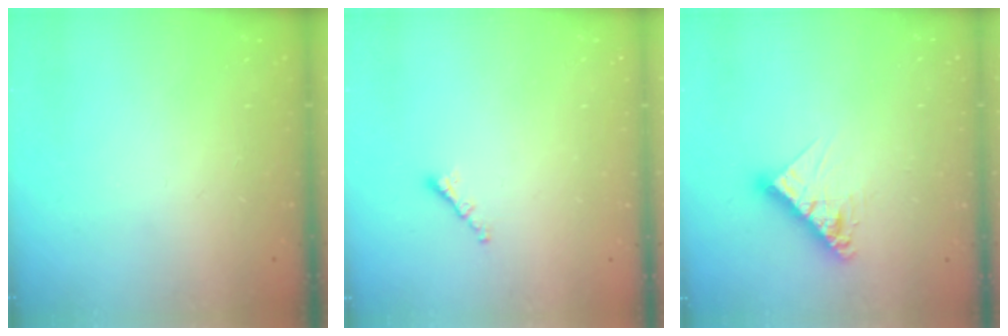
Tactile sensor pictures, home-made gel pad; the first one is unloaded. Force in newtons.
{"total": 1.3, "press": 1.2, "slide": 0.5}
{"total": 9.7, "press": 9.7, "slide": 0.8}